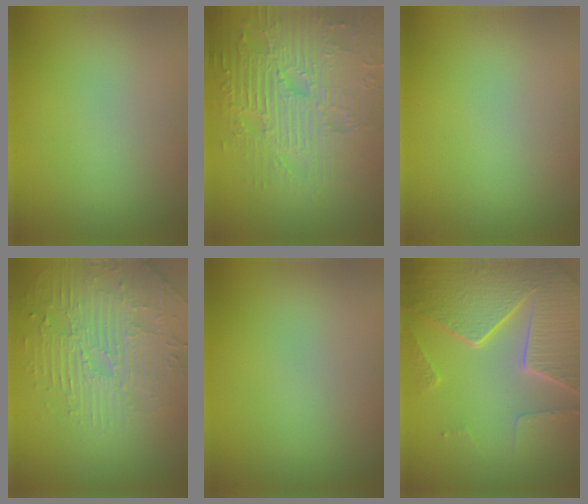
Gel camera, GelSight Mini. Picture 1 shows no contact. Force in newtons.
{"total": 7.7, "press": 5.9, "slide": 4.8}
{"total": 0.0}
{"total": 4.4, "press": 4.0, "slide": 1.7}
{"total": 0.0}
{"total": 8.3, "press": 5.9, "slide": 5.8}